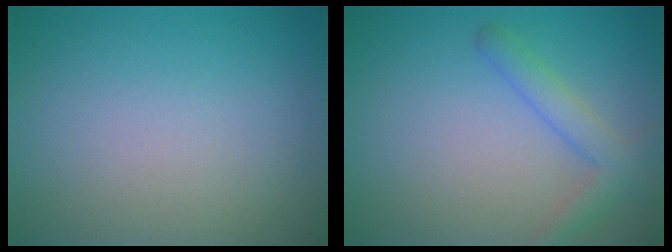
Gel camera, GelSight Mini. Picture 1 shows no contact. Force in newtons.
{"total": 2.3, "press": 2.3, "slide": 0.2}